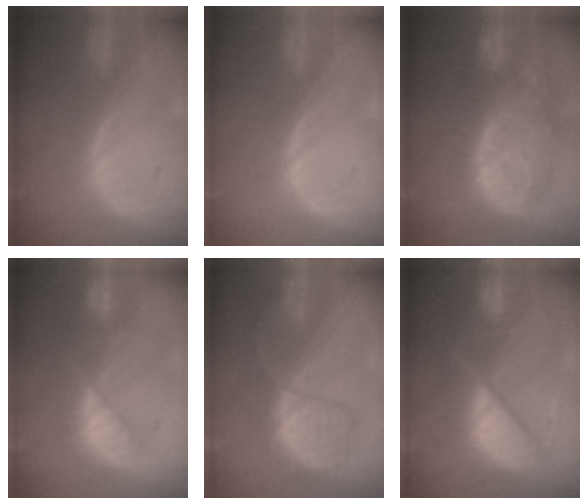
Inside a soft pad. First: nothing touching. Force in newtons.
{"total": 0.0}
{"total": 12.8, "press": 11.4, "slide": 5.9}
{"total": 7.3, "press": 7.1, "slide": 1.7}
{"total": 7.4, "press": 7.4, "slide": 0.2}
{"total": 10.7, "press": 10.6, "slide": 1.4}